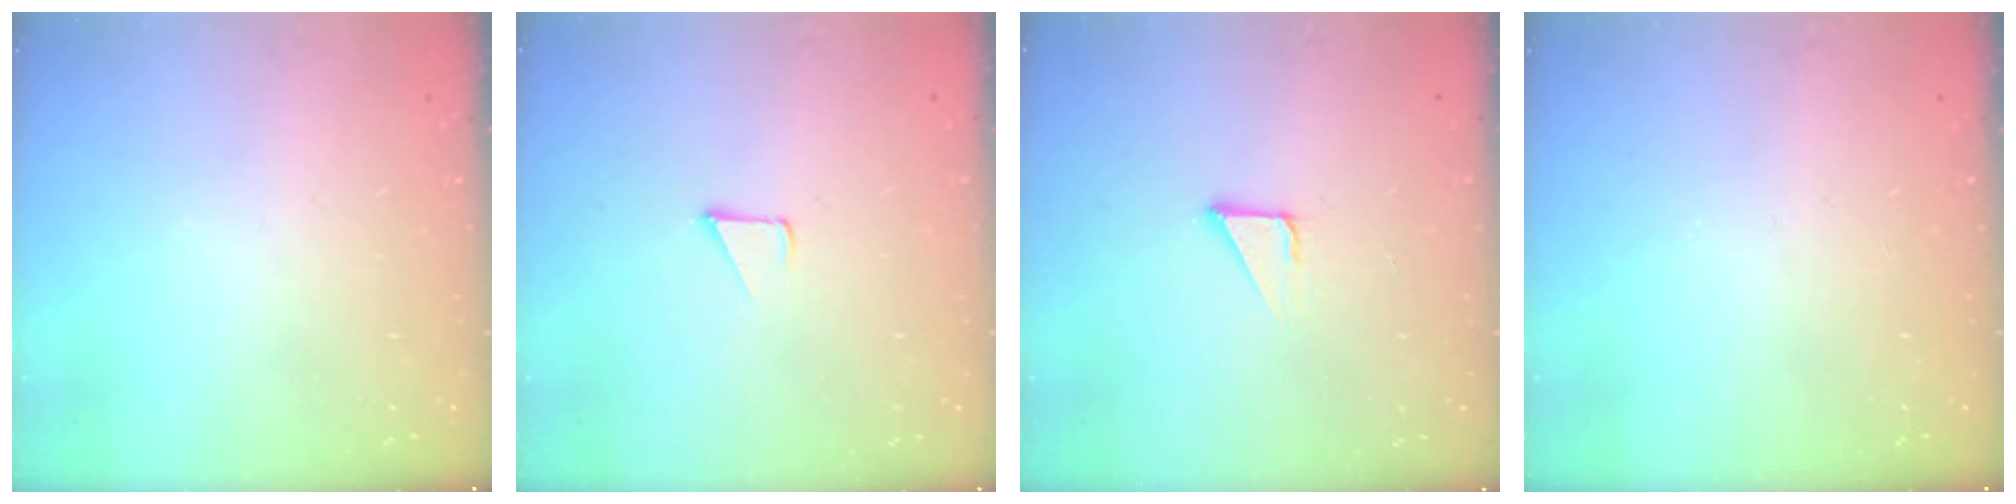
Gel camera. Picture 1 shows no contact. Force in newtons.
{"total": 1.7, "press": 1.7, "slide": 0.1}
{"total": 2.1, "press": 2.1, "slide": 0.0}
{"total": 0.0}